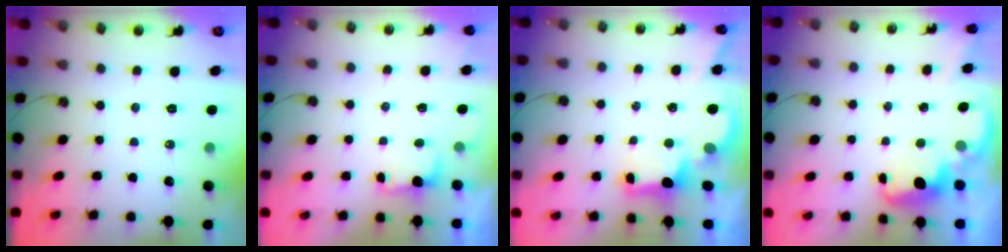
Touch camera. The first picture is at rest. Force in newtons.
{"total": 2.6, "press": 2.4, "slide": 0.9}
{"total": 2.9, "press": 2.8, "slide": 0.9}
{"total": 2.7, "press": 2.6, "slide": 0.8}